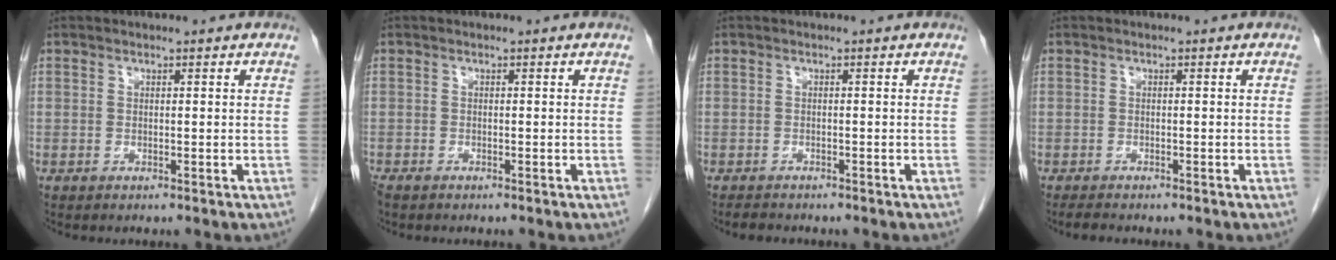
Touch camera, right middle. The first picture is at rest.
{"total": 1.2, "force": [-1.0, 0.5, 0.5], "torque": [-0.014, -0.004, -0.017]}
{"total": 1.8, "force": [-1.6, 0.7, 0.5], "torque": [-0.013, -0.004, -0.022]}
{"total": 1.7, "force": [-1.5, 0.3, 0.7], "torque": [-0.016, -0.005, -0.022]}